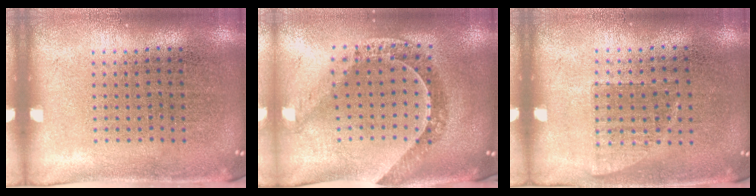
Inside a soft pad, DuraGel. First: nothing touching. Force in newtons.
{"total": 1.1, "press": 1.1, "slide": 0.3}
{"total": 0.7, "press": 0.6, "slide": 0.3}